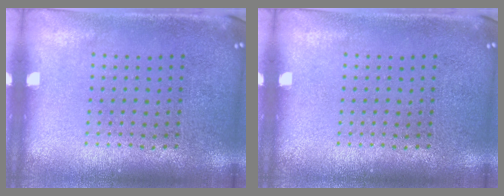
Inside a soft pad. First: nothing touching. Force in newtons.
{"total": 0.0}